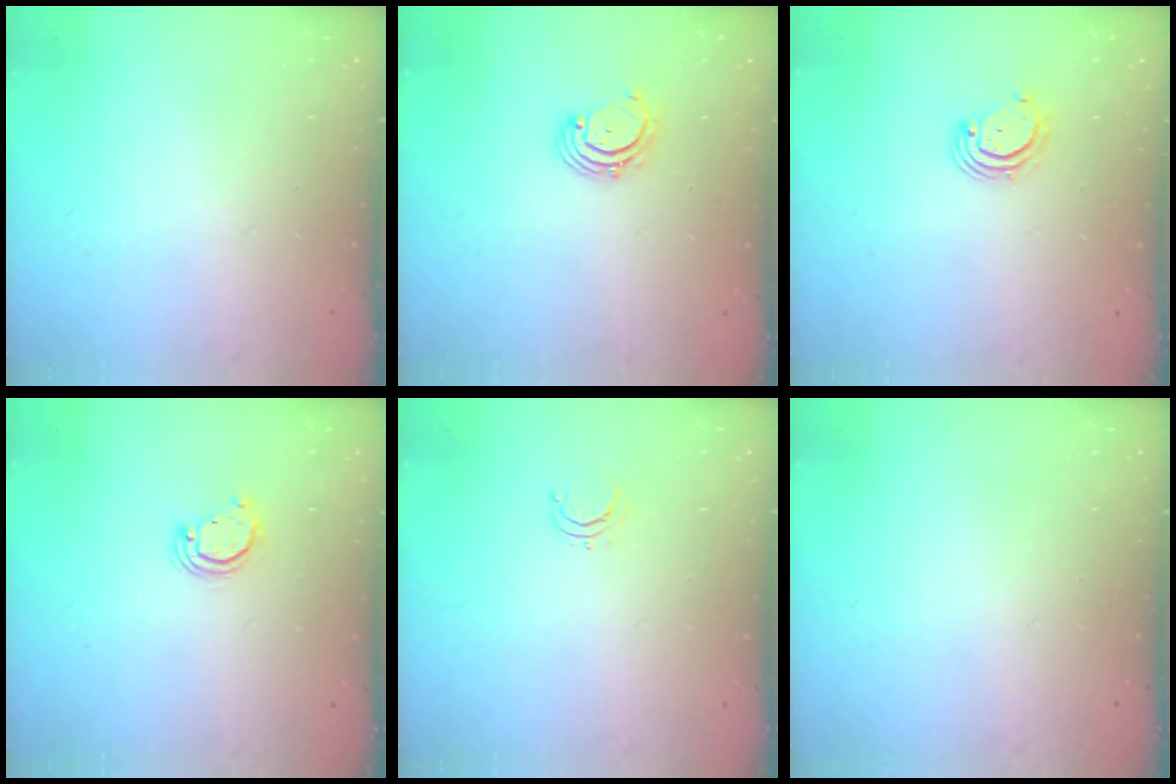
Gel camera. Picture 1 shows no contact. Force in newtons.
{"total": 1.8, "press": 1.7, "slide": 0.6}
{"total": 3.0, "press": 3.0, "slide": 0.3}
{"total": 2.9, "press": 2.9, "slide": 0.1}
{"total": 2.8, "press": 2.8, "slide": 0.2}
{"total": 0.0}